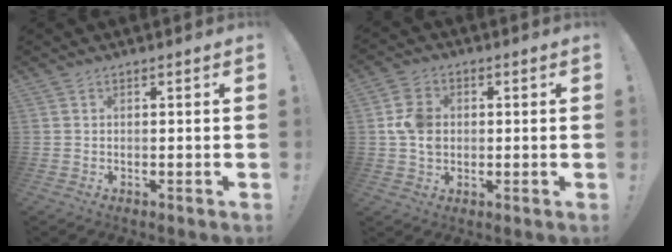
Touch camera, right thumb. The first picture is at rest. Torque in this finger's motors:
{"motor_torque": [1.25, 1.61, 1.00, -0.12, 0.04]}